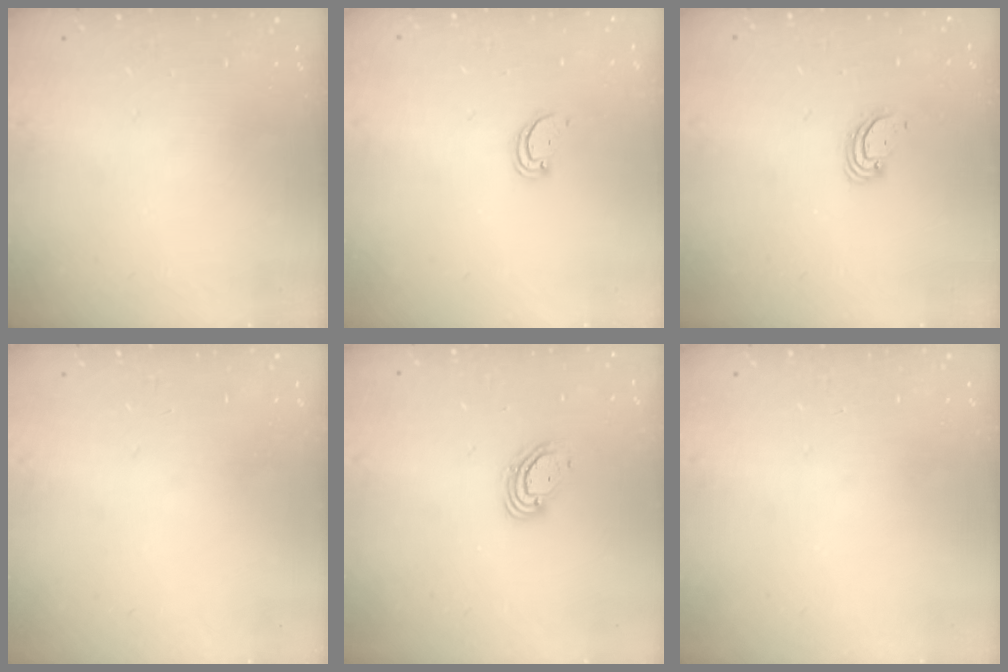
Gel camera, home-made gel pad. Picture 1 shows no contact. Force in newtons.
{"total": 1.5, "press": 1.5, "slide": 0.1}
{"total": 2.9, "press": 2.9, "slide": 0.3}
{"total": 0.0}
{"total": 5.0, "press": 4.9, "slide": 0.5}
{"total": 0.0}